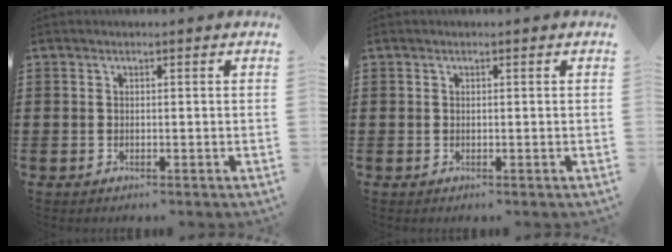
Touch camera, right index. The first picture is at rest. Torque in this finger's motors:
{"motor_torque": [0.12, 0.43, 0.03, 0.02]}